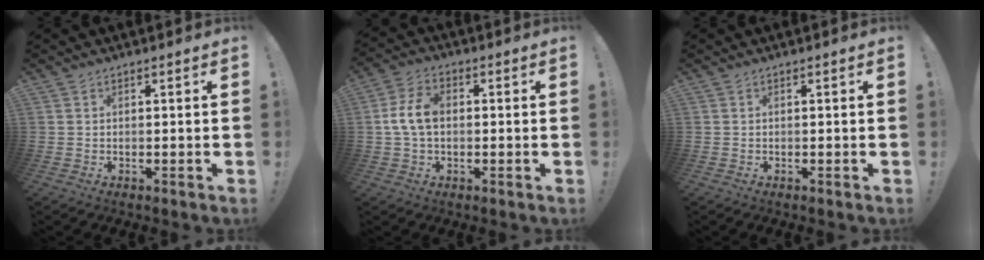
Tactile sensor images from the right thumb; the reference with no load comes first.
{"total": 8.7, "force": [0.3, 5.6, 6.7], "torque": [-0.135, 0.012, 0.009]}
{"total": 0.0}